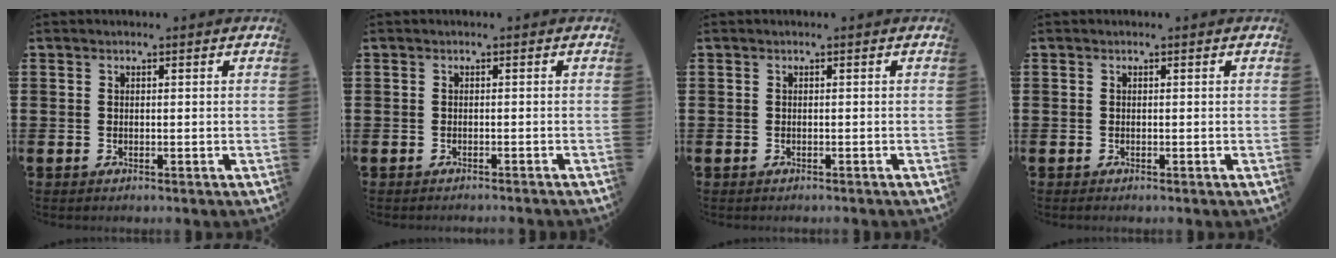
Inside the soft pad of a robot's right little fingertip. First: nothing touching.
{"total": 0.6, "force": [-0.5, -0.2, 0.0], "torque": [0.002, -0.001, -0.012]}
{"total": 0.0}
{"total": 0.0}